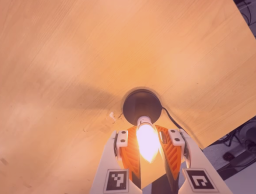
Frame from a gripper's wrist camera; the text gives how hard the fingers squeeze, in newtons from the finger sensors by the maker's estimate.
{"total": 14.8, "left": 13.3, "right": 16.3}